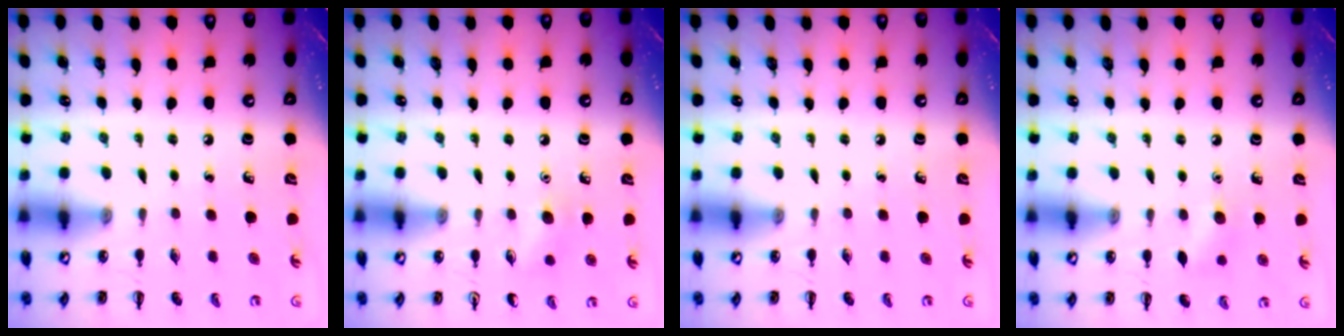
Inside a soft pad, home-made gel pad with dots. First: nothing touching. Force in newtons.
{"total": 6.3, "press": 6.0, "slide": 1.9}
{"total": 0.0}
{"total": 5.6, "press": 5.5, "slide": 1.3}